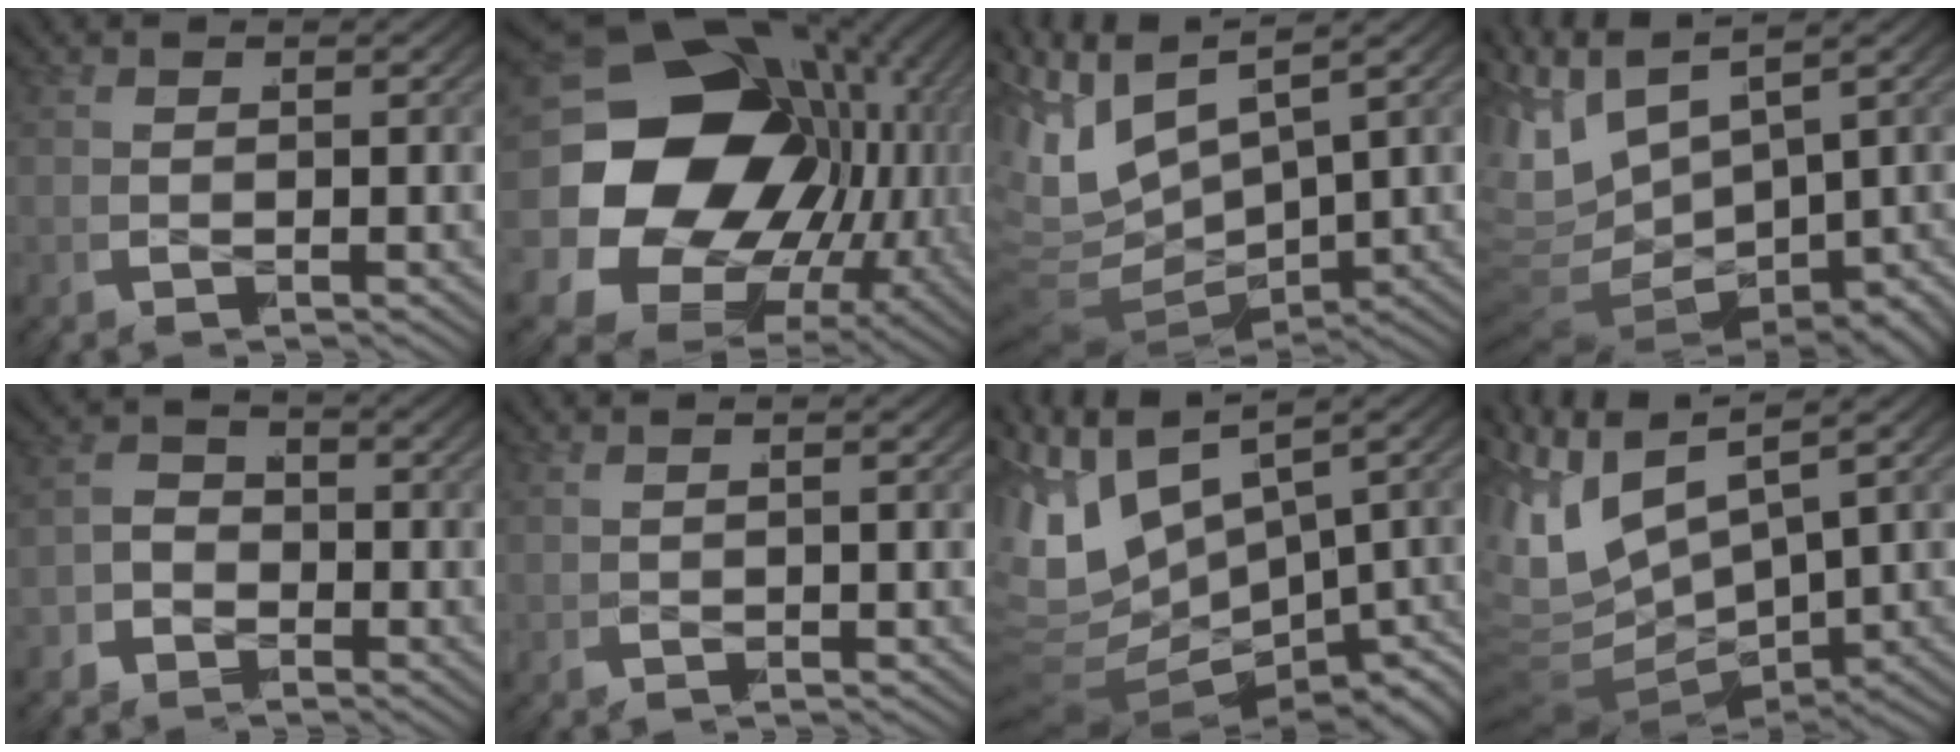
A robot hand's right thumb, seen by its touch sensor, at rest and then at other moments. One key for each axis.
{"total": 27.9, "fx": 1.5, "fy": 20.1, "fz": 19.2, "tx": -0.320, "ty": -0.027, "tz": 0.013}
{"total": 10.6, "fx": 0.7, "fy": 7.6, "fz": 7.4, "tx": -0.175, "ty": -0.020, "tz": 0.016}
{"total": 9.8, "fx": 0.0, "fy": 6.7, "fz": 7.2, "tx": -0.166, "ty": -0.024, "tz": 0.007}
{"total": 3.4, "fx": -0.8, "fy": 2.8, "fz": 1.6, "tx": -0.008, "ty": 0.007, "tz": -0.034}
{"total": 1.2, "fx": 0.7, "fy": -1.0, "fz": -0.3, "tx": 0.013, "ty": 0.011, "tz": 0.009}
{"total": 15.4, "fx": -1.3, "fy": 11.1, "fz": 10.5, "tx": -0.217, "ty": -0.022, "tz": -0.013}
{"total": 11.7, "fx": 1.0, "fy": 8.3, "fz": 8.1, "tx": -0.194, "ty": -0.015, "tz": 0.019}